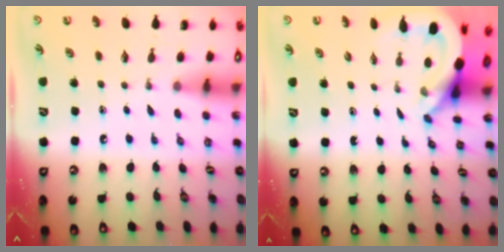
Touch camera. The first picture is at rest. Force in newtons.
{"total": 6.4, "press": 6.4, "slide": 0.5}